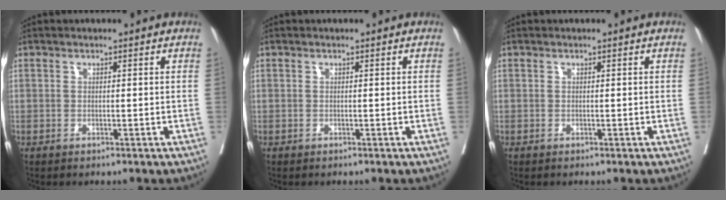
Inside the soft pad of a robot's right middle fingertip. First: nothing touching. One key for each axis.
{"total": 0.0}
{"total": 0.0}